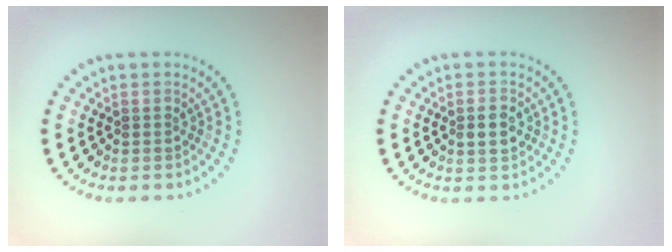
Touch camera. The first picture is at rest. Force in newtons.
{"total": 2.4, "press": 2.4, "slide": 0.1}